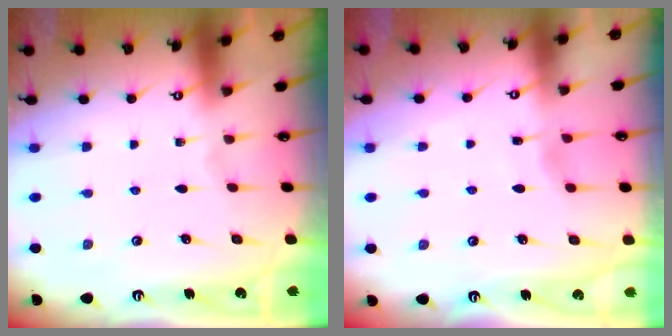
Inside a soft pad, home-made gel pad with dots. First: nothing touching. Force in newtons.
{"total": 2.2, "press": 2.2, "slide": 0.2}